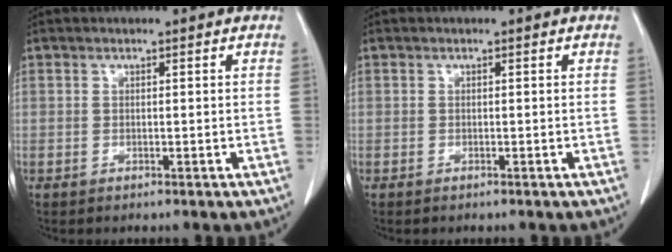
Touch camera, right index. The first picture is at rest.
{"total": 0.0}